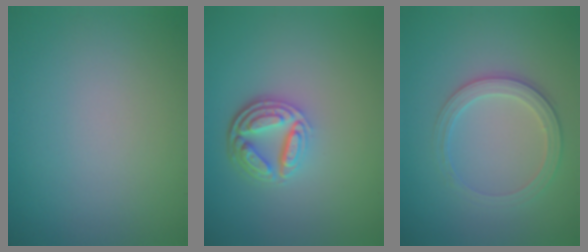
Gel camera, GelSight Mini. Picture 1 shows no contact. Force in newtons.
{"total": 4.6, "press": 3.6, "slide": 3.0}
{"total": 2.8, "press": 2.6, "slide": 1.1}